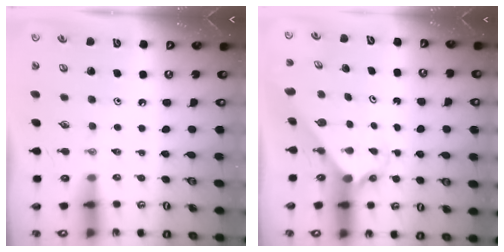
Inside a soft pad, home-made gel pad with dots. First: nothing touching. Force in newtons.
{"total": 2.4, "press": 2.4, "slide": 0.2}